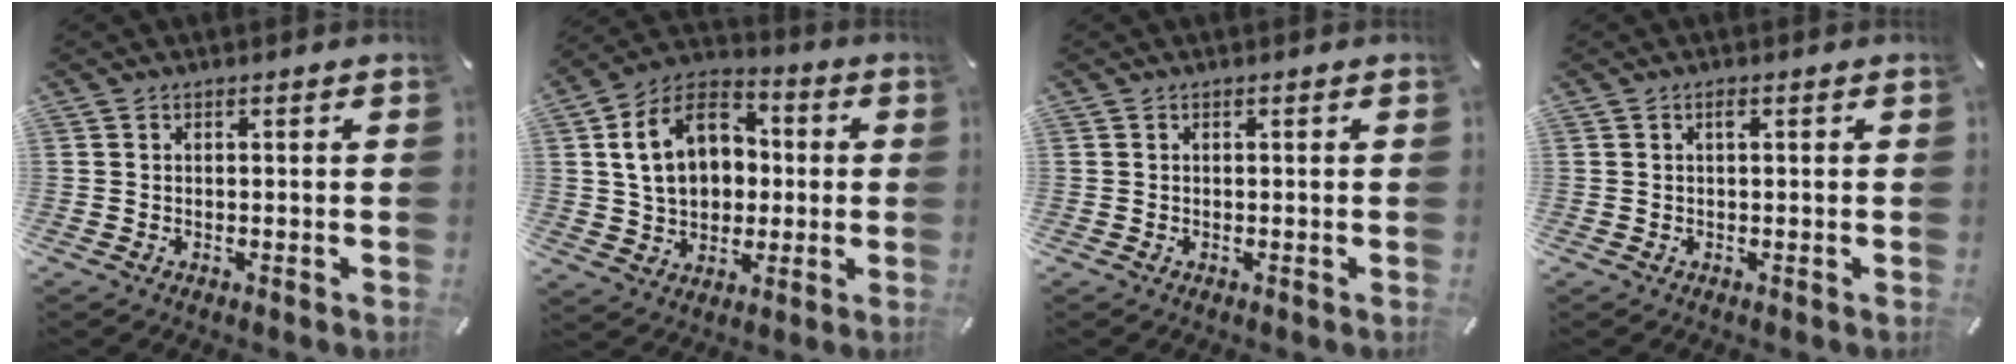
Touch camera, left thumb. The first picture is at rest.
{"total": 15.4, "force": [2.5, 12.1, 9.1], "torque": [-0.182, 0.006, 0.046]}
{"total": 0.0}
{"total": 1.0, "force": [0.3, 0.3, 0.9], "torque": [-0.019, 0.004, 0.004]}